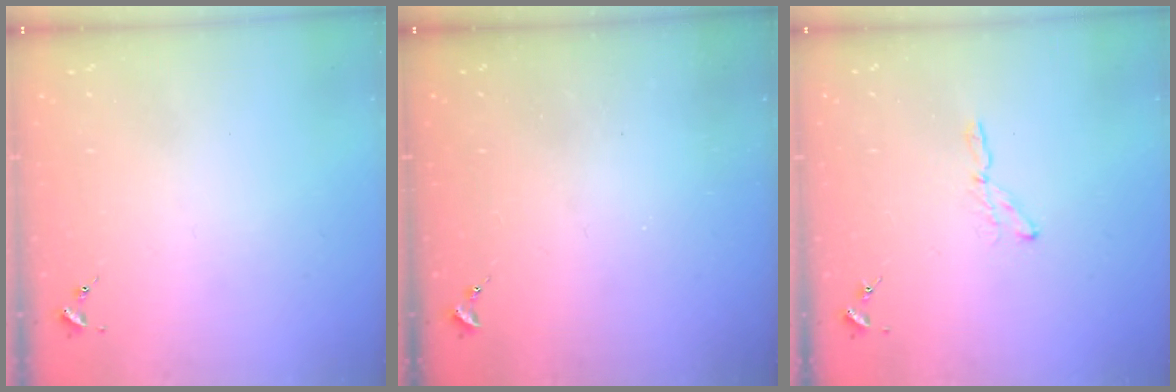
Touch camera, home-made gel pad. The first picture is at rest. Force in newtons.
{"total": 0.0}
{"total": 3.5, "press": 3.5, "slide": 0.4}